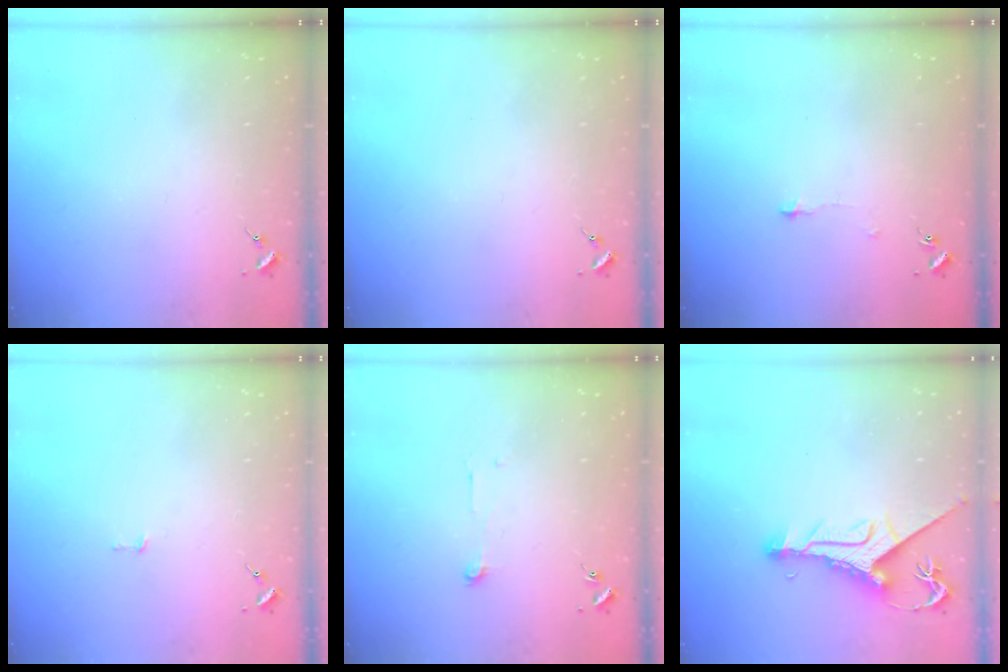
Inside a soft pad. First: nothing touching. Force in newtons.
{"total": 0.0}
{"total": 3.3, "press": 3.3, "slide": 0.3}
{"total": 1.9, "press": 1.9, "slide": 0.1}
{"total": 3.9, "press": 3.9, "slide": 0.3}
{"total": 10.1, "press": 10.1, "slide": 1.1}